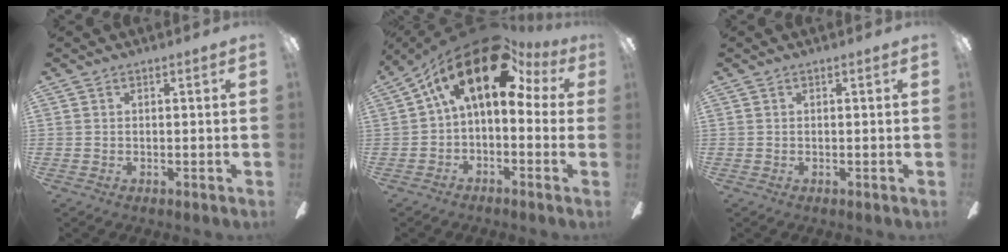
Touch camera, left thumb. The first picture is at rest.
{"total": 18.8, "force": [8.1, 8.9, 14.5], "torque": [-0.242, -0.032, 0.137]}
{"total": 0.0}